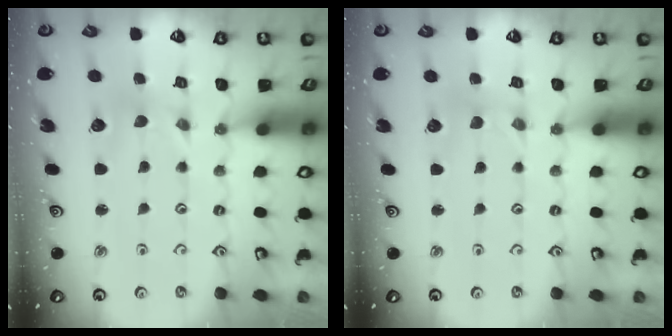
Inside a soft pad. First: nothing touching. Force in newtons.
{"total": 0.0}